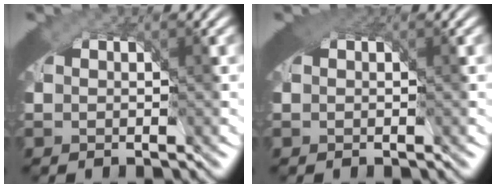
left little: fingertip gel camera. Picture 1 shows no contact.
{"total": 1.9, "force": [0.9, 1.0, 1.3], "torque": [-0.022, -0.004, 0.015]}